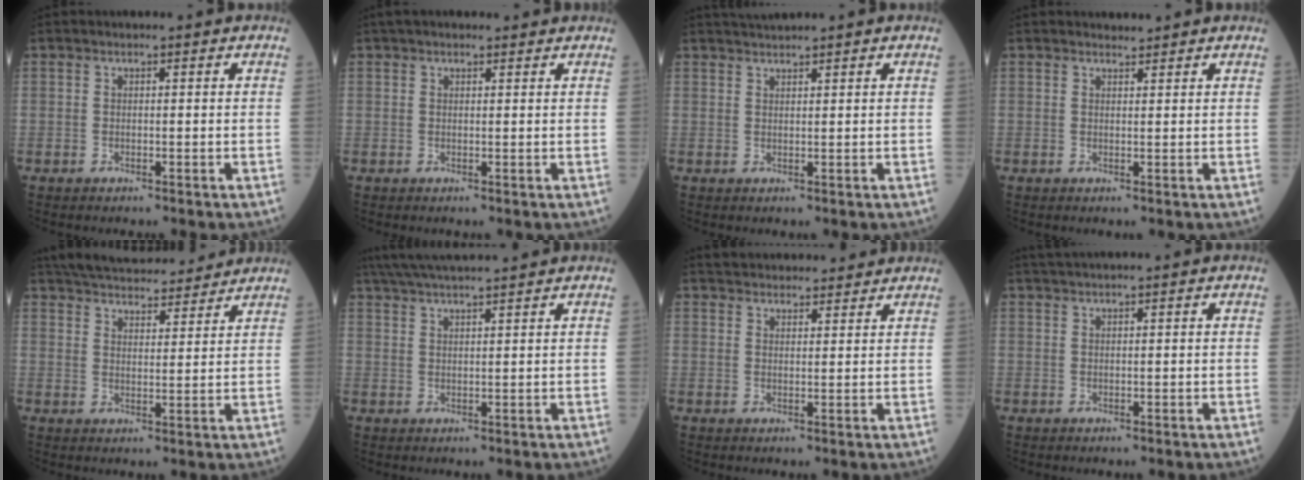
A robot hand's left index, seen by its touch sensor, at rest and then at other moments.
{"total": 3.6, "force": [3.1, 1.2, 1.3], "torque": [-0.016, 0.034, 0.046]}
{"total": 1.7, "force": [1.6, -0.4, 0.1], "torque": [-0.005, 0.014, 0.038]}
{"total": 1.0, "force": [1.0, 0.1, -0.2], "torque": [-0.010, 0.000, 0.018]}
{"total": 16.8, "force": [15.6, 3.4, 5.5], "torque": [-0.094, 0.032, 0.229]}
{"total": 10.1, "force": [9.0, -0.6, 4.4], "torque": [-0.077, 0.034, 0.141]}
{"total": 10.3, "force": [9.8, 2.3, 2.4], "torque": [-0.023, 0.027, 0.133]}
{"total": 3.1, "force": [2.8, -0.6, 1.3], "torque": [-0.014, 0.026, 0.052]}